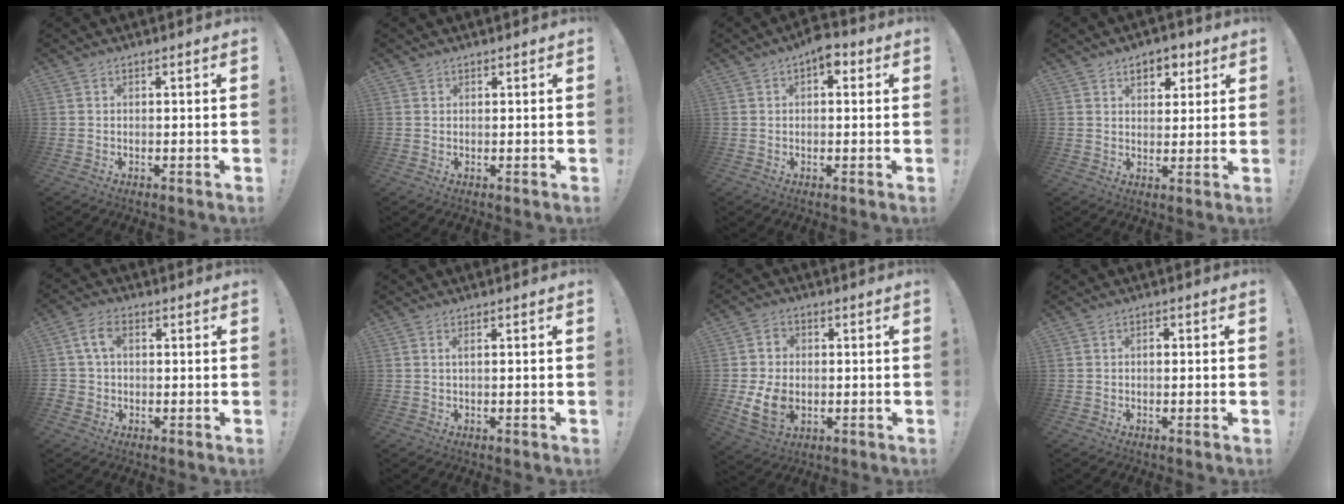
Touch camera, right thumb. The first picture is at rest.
{"total": 0.5, "force": [0.4, 0.3, 0.0], "torque": [0.001, 0.000, 0.008]}
{"total": 4.2, "force": [1.7, 2.4, 3.0], "torque": [-0.043, 0.002, 0.027]}
{"total": 6.8, "force": [3.4, 4.7, 3.4], "torque": [-0.039, -0.006, 0.060]}
{"total": 6.6, "force": [1.2, 4.7, 4.5], "torque": [-0.102, 0.013, 0.023]}
{"total": 1.2, "force": [0.1, -0.3, 1.2], "torque": [-0.022, -0.001, 0.001]}
{"total": 11.4, "force": [-2.1, 8.5, 7.3], "torque": [-0.132, 0.003, -0.034]}
{"total": 1.1, "force": [-0.4, 0.4, 1.0], "torque": [-0.011, -0.001, -0.009]}